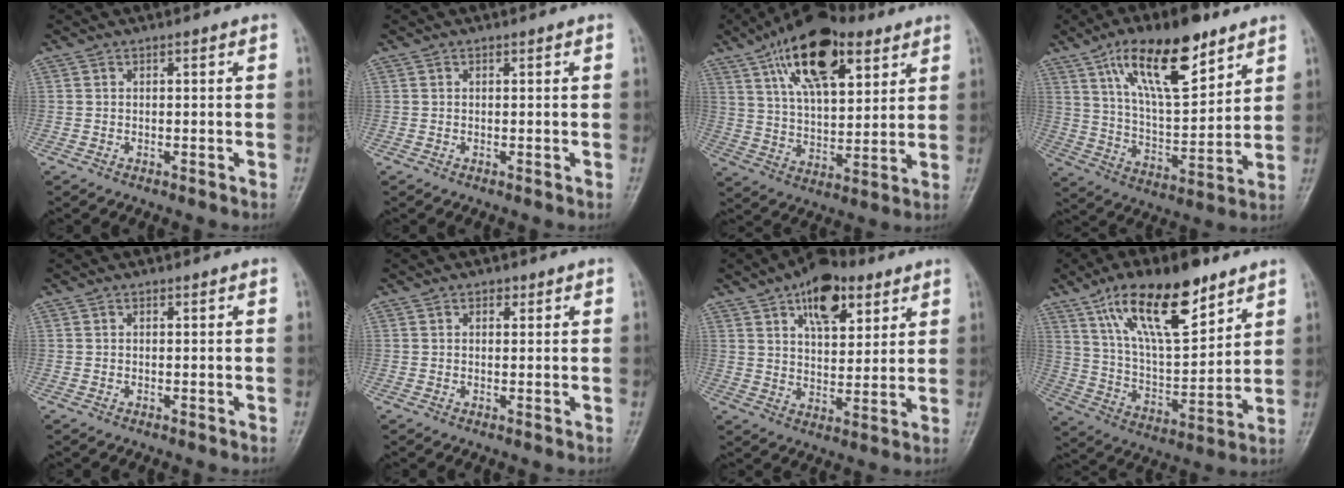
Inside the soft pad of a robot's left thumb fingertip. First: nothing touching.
{"total": 0.0}
{"total": 19.6, "force": [10.2, 9.2, 14.0], "torque": [-0.203, -0.027, 0.175]}
{"total": 19.1, "force": [11.0, 7.1, 13.8], "torque": [-0.200, -0.046, 0.197]}
{"total": 0.0}
{"total": 1.4, "force": [0.8, 1.0, 0.6], "torque": [0.000, -0.002, 0.009]}
{"total": 13.0, "force": [7.0, 6.9, 8.6], "torque": [-0.099, -0.026, 0.109]}
{"total": 20.5, "force": [12.1, 7.8, 14.6], "torque": [-0.218, -0.047, 0.223]}